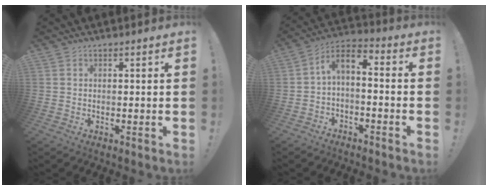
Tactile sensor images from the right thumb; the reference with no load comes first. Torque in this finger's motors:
{"motor_torque": [1.13, 0.91, 0.60, -0.46, 0.03]}